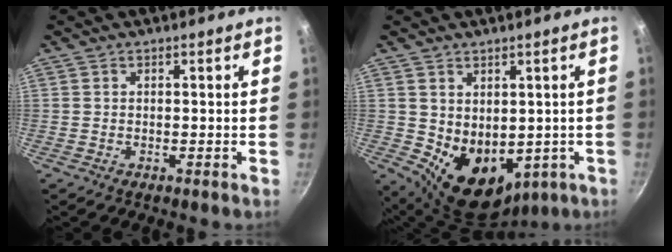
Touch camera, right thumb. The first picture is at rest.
{"total": 11.1, "force": [-0.1, 8.2, 7.6], "torque": [-0.086, -0.020, 0.029]}